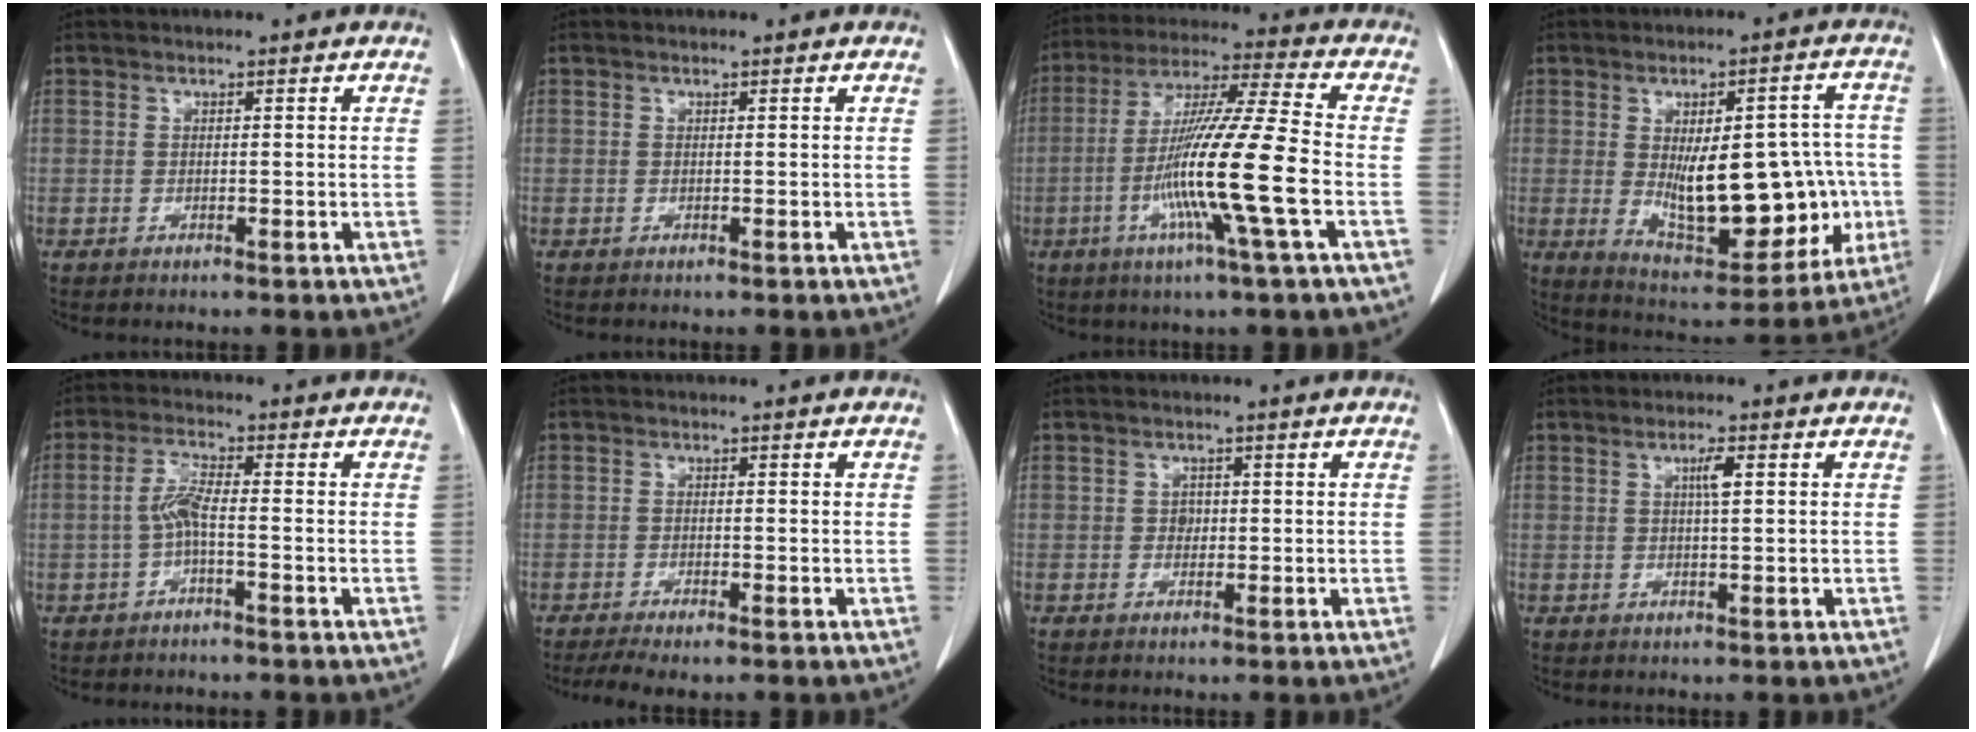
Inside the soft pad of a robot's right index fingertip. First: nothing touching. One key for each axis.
{"total": 0.0}
{"total": 15.8, "fx": -4.2, "fy": -1.3, "fz": 15.2, "tx": -0.289, "ty": -0.013, "tz": -0.087}
{"total": 18.9, "fx": -1.8, "fy": 8.6, "fz": 16.8, "tx": -0.246, "ty": 0.014, "tz": 0.004}
{"total": 3.8, "fx": -1.0, "fy": 0.3, "fz": 3.7, "tx": -0.078, "ty": 0.007, "tz": -0.021}
{"total": 4.1, "fx": -3.1, "fy": 0.6, "fz": 2.6, "tx": -0.044, "ty": -0.009, "tz": -0.049}
{"total": 1.3, "fx": 0.0, "fy": 1.1, "fz": 0.7, "tx": -0.010, "ty": 0.003, "tz": 0.000}
{"total": 2.2, "fx": 0.7, "fy": 0.1, "fz": 2.1, "tx": -0.039, "ty": 0.001, "tz": 0.012}